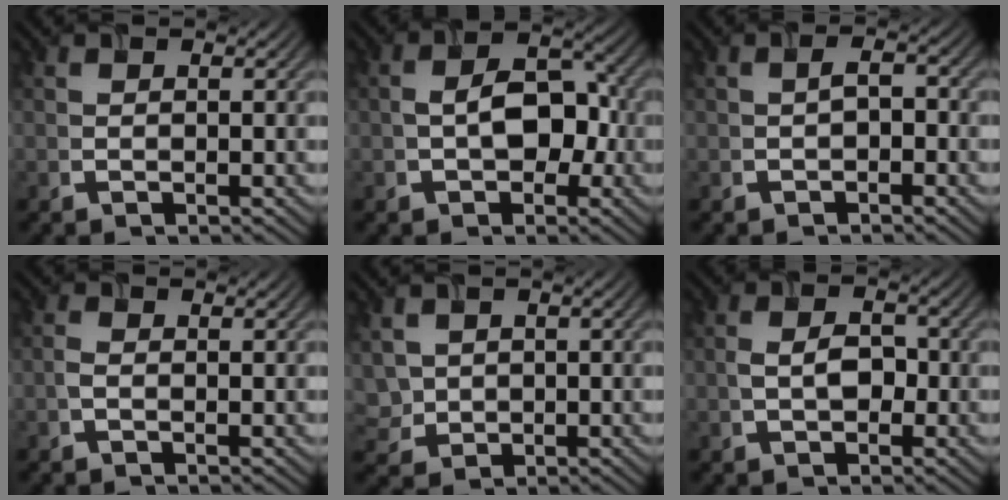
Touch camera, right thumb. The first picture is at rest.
{"total": 6.3, "force": [-0.9, 4.1, 4.7], "torque": [-0.066, 0.000, -0.019]}
{"total": 1.7, "force": [-0.7, 0.9, 1.2], "torque": [-0.023, 0.003, -0.017]}
{"total": 1.0, "force": [-0.4, 0.4, 0.8], "torque": [-0.023, 0.001, -0.013]}
{"total": 3.0, "force": [0.5, 2.6, 1.2], "torque": [-0.040, -0.005, 0.015]}
{"total": 3.2, "force": [-0.5, 2.1, 2.4], "torque": [-0.050, 0.000, -0.010]}